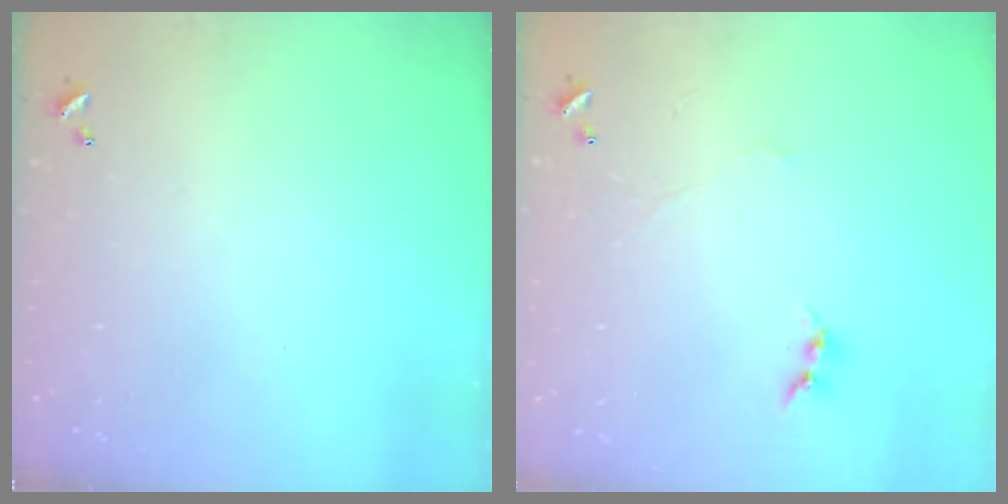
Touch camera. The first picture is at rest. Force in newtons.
{"total": 1.5, "press": 1.4, "slide": 0.5}